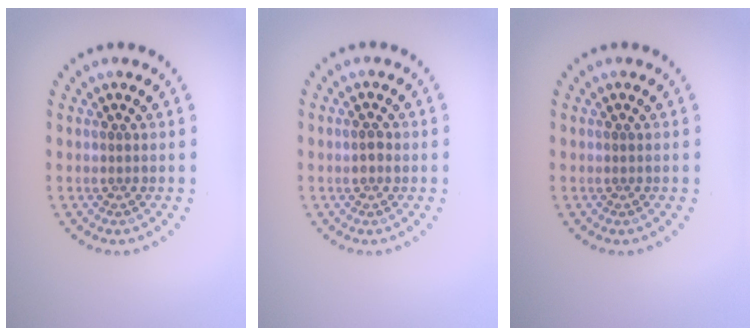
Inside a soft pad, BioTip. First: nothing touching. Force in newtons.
{"total": 1.0, "press": 1.0, "slide": 0.3}
{"total": 0.0}